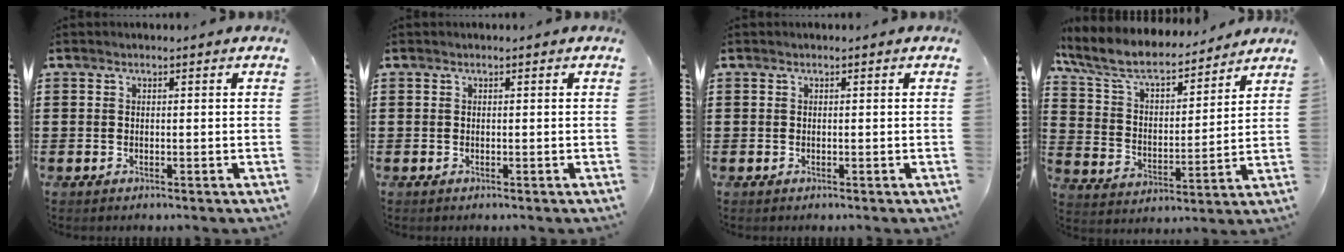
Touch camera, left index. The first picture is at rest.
{"total": 0.0}
{"total": 0.0}
{"total": 7.8, "force": [7.0, 1.8, 3.1], "torque": [-0.091, -0.040, 0.119]}